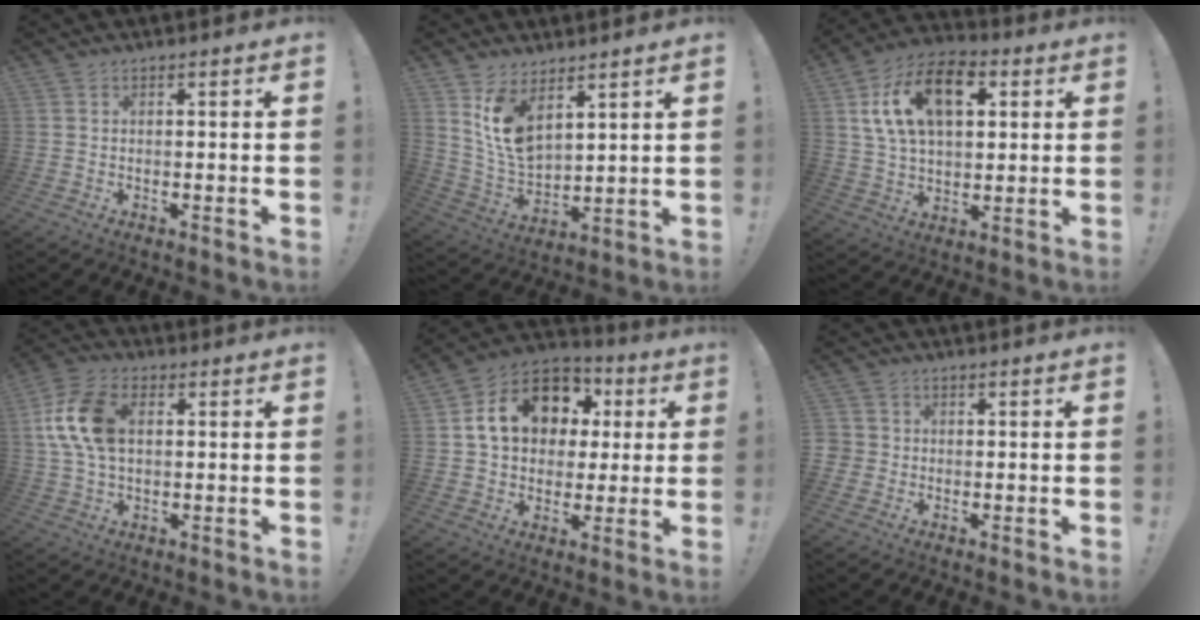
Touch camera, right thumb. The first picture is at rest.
{"total": 11.6, "force": [7.3, 6.4, 6.3], "torque": [-0.123, -0.043, 0.143]}
{"total": 18.6, "force": [6.8, 11.1, 13.2], "torque": [-0.216, -0.011, 0.120]}
{"total": 13.9, "force": [2.2, 8.8, 10.6], "torque": [-0.206, 0.005, 0.042]}
{"total": 17.4, "force": [5.4, 13.2, 9.9], "torque": [-0.151, -0.005, 0.110]}
{"total": 2.7, "force": [-0.7, 2.4, 0.8], "torque": [-0.011, 0.007, -0.012]}